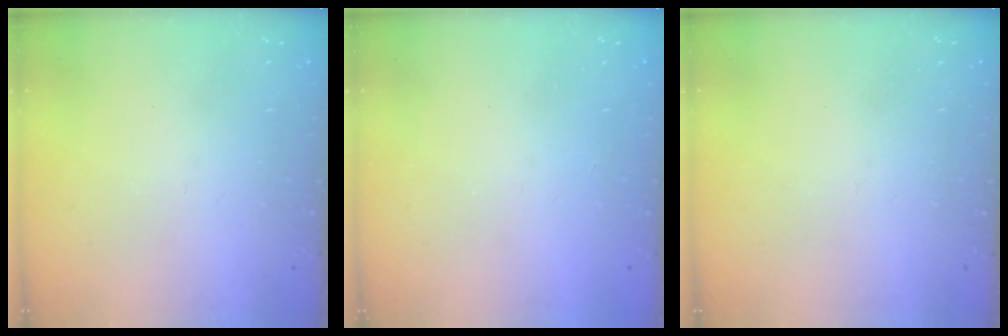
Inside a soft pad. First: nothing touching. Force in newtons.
{"total": 1.2, "press": 1.0, "slide": 0.6}
{"total": 0.0}